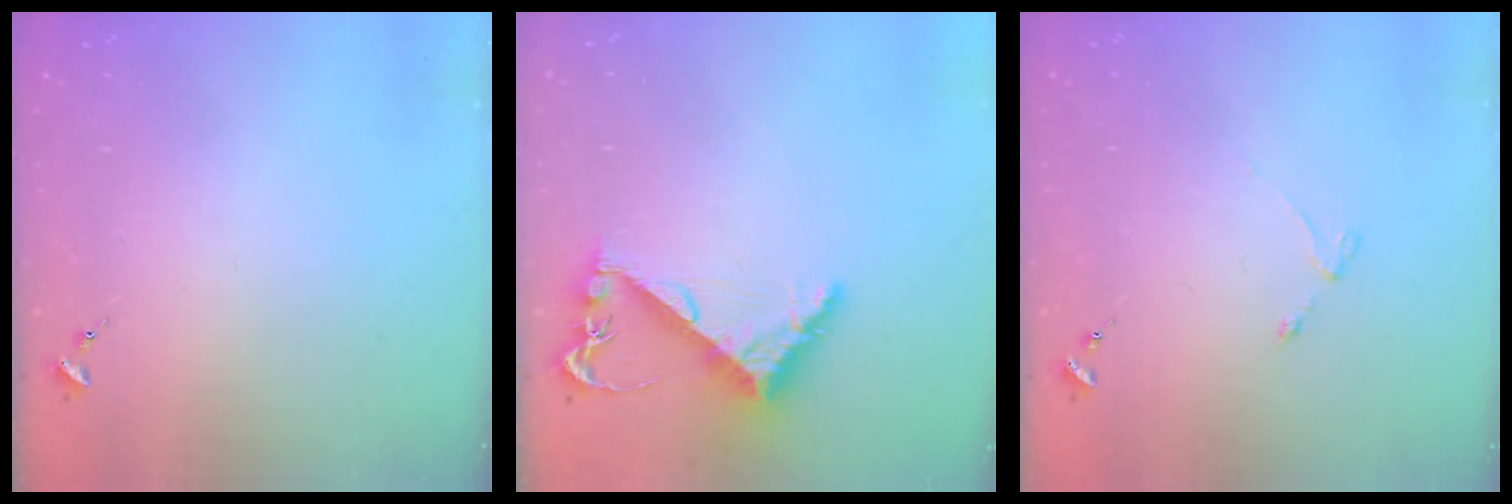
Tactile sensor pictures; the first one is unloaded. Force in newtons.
{"total": 7.9, "press": 7.9, "slide": 0.8}
{"total": 3.0, "press": 2.9, "slide": 0.5}